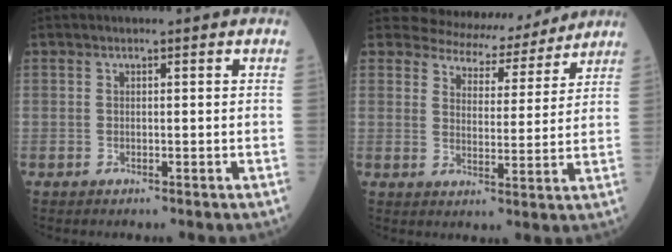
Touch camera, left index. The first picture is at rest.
{"total": 9.9, "force": [9.3, 3.3, 1.1], "torque": [-0.008, 0.001, 0.118]}